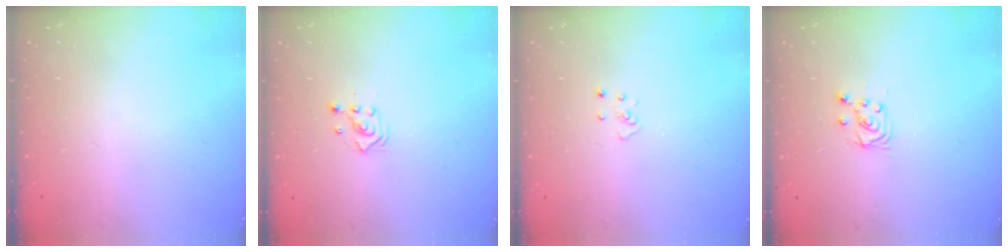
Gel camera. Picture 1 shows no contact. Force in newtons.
{"total": 2.4, "press": 2.4, "slide": 0.3}
{"total": 2.8, "press": 2.7, "slide": 0.3}
{"total": 5.1, "press": 5.1, "slide": 0.5}